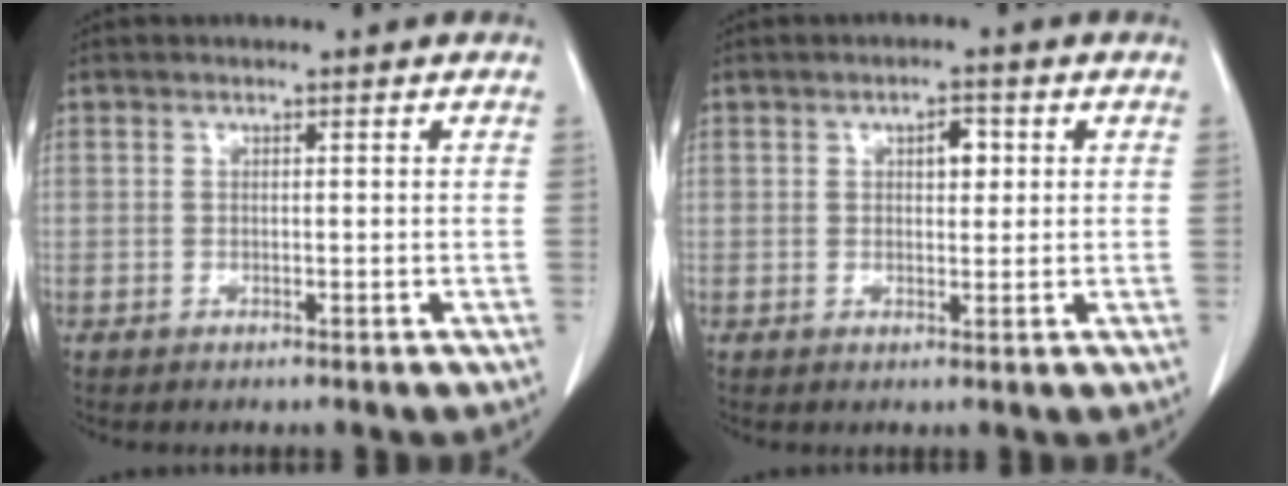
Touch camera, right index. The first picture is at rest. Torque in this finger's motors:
{"motor_torque": [0.27, 0.26, 0.02, 0.04]}